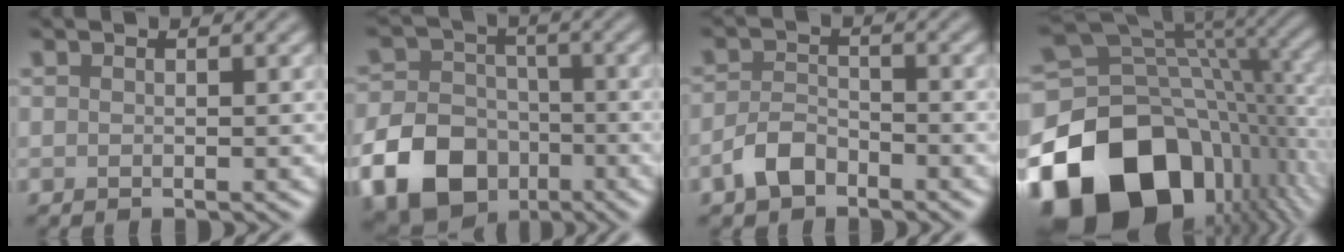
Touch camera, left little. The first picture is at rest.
{"total": 12.7, "force": [-6.1, 9.8, 5.3], "torque": [-0.094, -0.052, -0.131]}
{"total": 2.9, "force": [-2.0, 1.5, 1.5], "torque": [-0.031, 0.007, -0.045]}
{"total": 19.3, "force": [-7.1, 13.4, 12.0], "torque": [-0.248, -0.015, -0.134]}